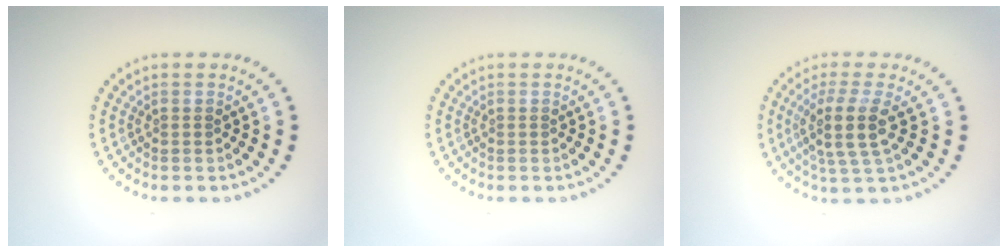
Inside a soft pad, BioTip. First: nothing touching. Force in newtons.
{"total": 0.0}
{"total": 3.8, "press": 3.1, "slide": 2.2}